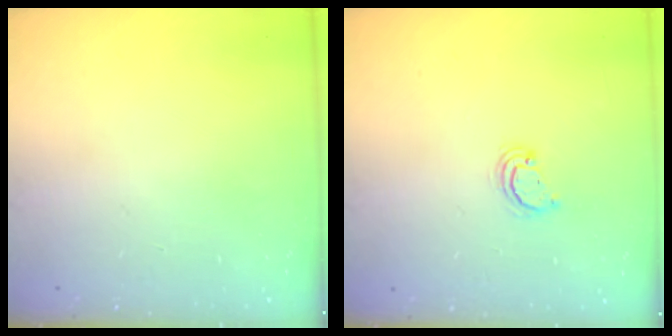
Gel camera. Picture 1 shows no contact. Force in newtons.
{"total": 2.6, "press": 2.6, "slide": 0.3}